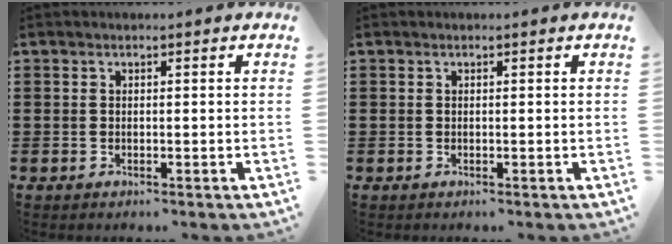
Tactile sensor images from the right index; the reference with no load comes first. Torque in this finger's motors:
{"motor_torque": [0.00, 0.00, 0.00, 0.00]}